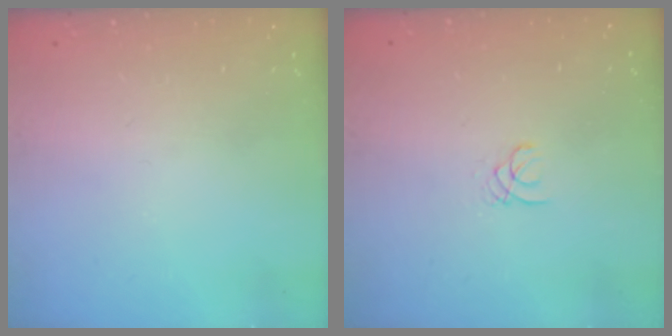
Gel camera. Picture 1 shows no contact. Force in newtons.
{"total": 1.0, "press": 1.0, "slide": 0.1}